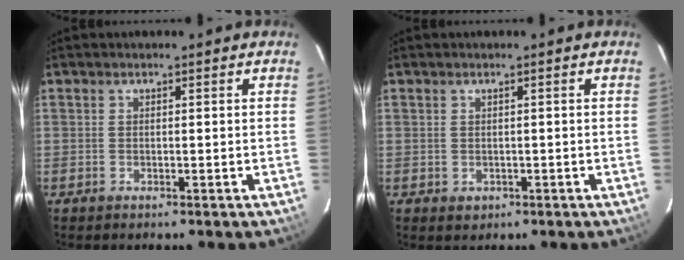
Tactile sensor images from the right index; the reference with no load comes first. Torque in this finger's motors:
{"motor_torque": [0.05, 0.02, -0.06, -0.06]}